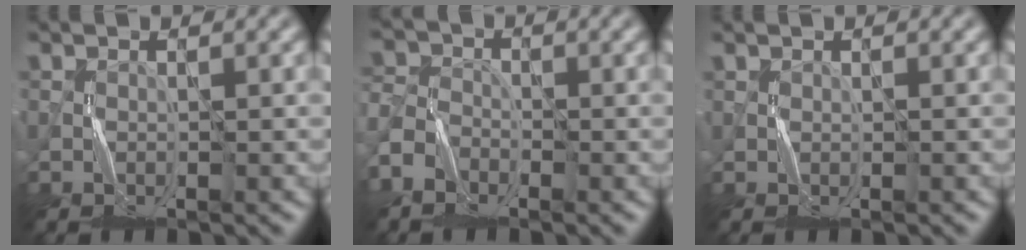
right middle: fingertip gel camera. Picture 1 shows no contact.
{"total": 4.7, "force": [-3.2, 3.0, 1.9], "torque": [-0.050, -0.009, -0.066]}
{"total": 0.0}